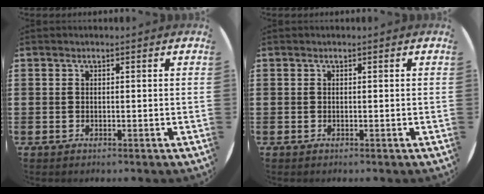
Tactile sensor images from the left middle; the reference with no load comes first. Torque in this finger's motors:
{"motor_torque": [0.00, 0.00, 0.00, 0.00]}